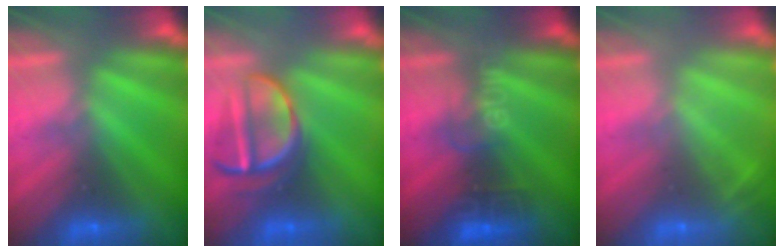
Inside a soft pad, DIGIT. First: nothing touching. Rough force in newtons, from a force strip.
{"total": 3.6}
{"total": 2.8}
{"total": 2.0}